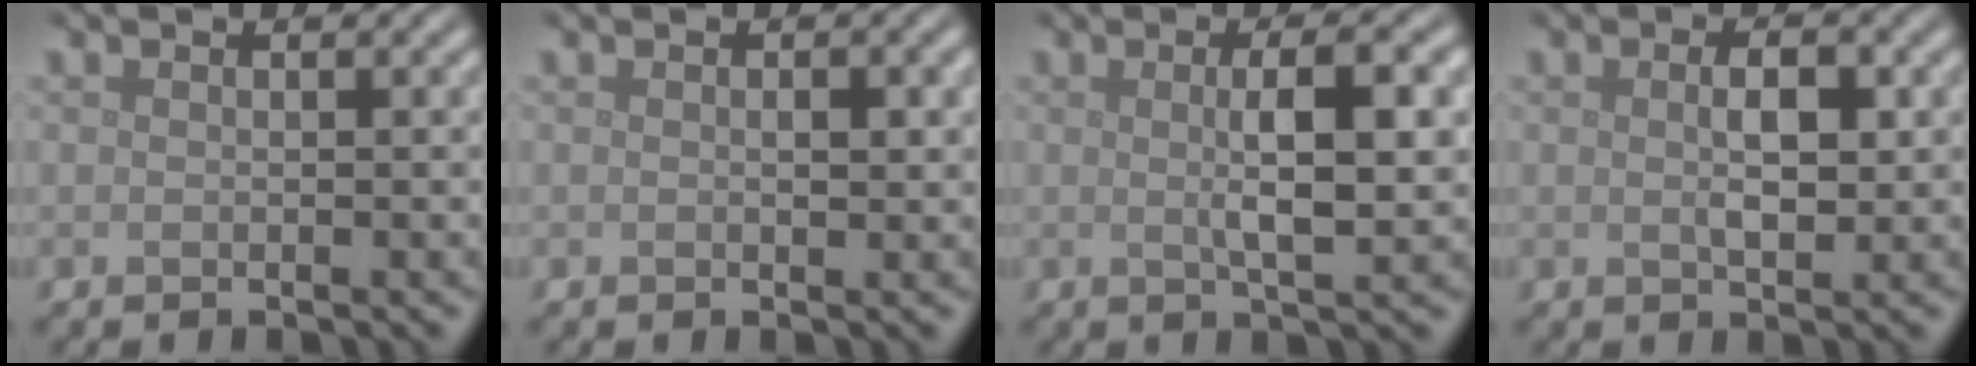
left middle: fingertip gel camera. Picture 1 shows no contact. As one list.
[{"total": 1.0, "force": [0.1, 0.5, 0.9], "torque": [-0.012, -0.002, 0.002]}, {"total": 5.0, "force": [0.5, 1.1, 4.9], "torque": [-0.077, 0.006, 0.009]}, {"total": 2.8, "force": [0.4, 1.2, 2.5], "torque": [-0.046, -0.001, 0.007]}]